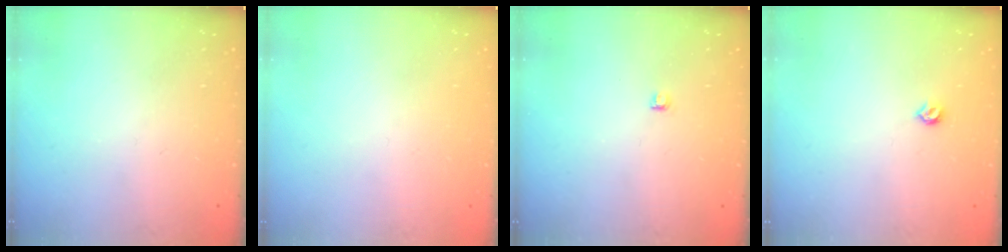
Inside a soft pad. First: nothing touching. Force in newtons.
{"total": 0.7, "press": 0.7, "slide": 0.1}
{"total": 2.8, "press": 2.7, "slide": 0.3}
{"total": 4.0, "press": 3.9, "slide": 0.8}